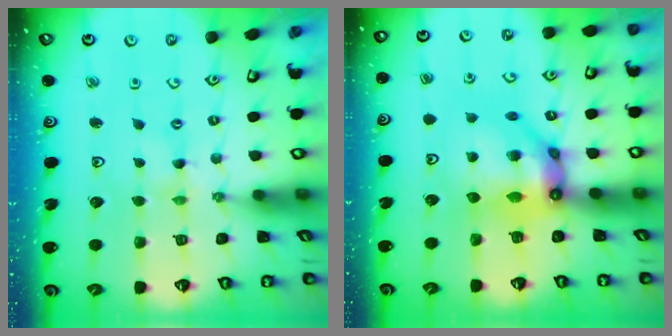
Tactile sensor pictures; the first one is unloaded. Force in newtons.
{"total": 13.1, "press": 13.0, "slide": 1.6}